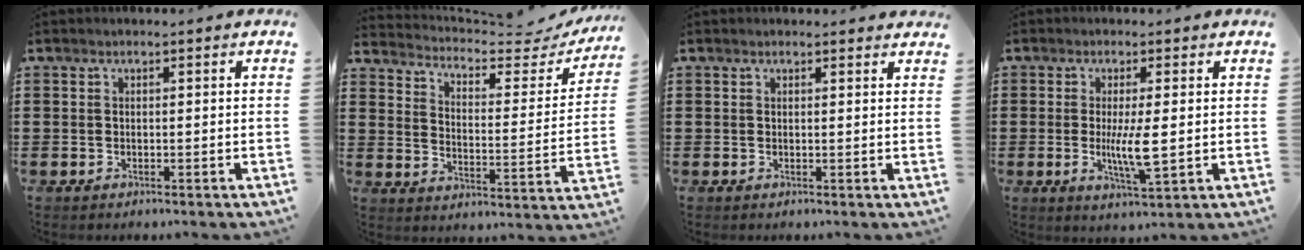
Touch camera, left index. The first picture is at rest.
{"total": 3.6, "force": [3.2, 0.7, 1.3], "torque": [-0.046, -0.021, 0.047]}
{"total": 1.1, "force": [1.0, 0.2, 0.0], "torque": [0.004, -0.001, 0.018]}
{"total": 5.7, "force": [-0.1, 0.9, 5.6], "torque": [-0.115, -0.008, -0.008]}